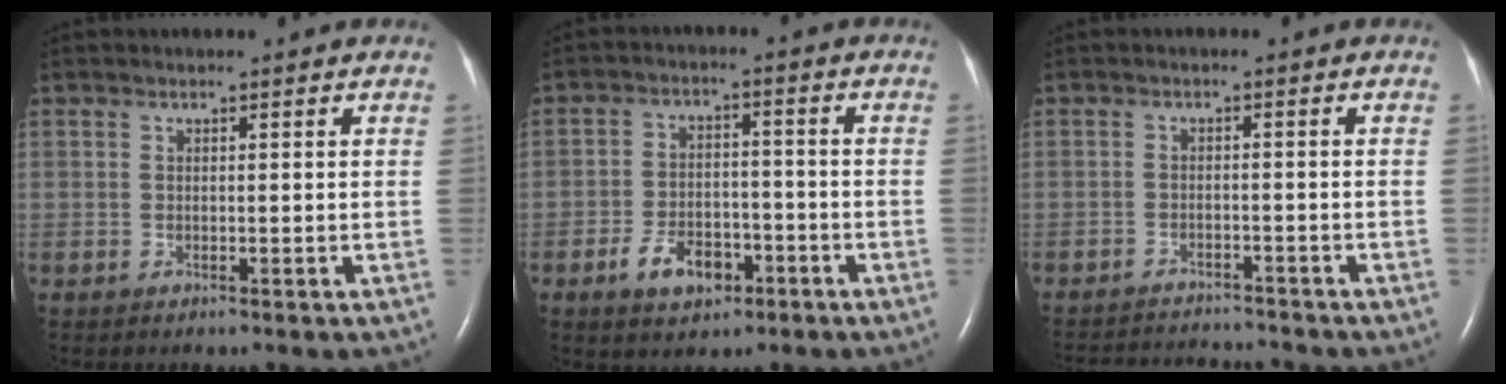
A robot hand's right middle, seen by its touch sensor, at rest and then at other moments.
{"total": 6.6, "force": [-3.5, 3.9, 4.1], "torque": [-0.080, 0.008, -0.055]}
{"total": 10.3, "force": [-10.0, 1.2, 2.3], "torque": [-0.043, -0.003, -0.139]}